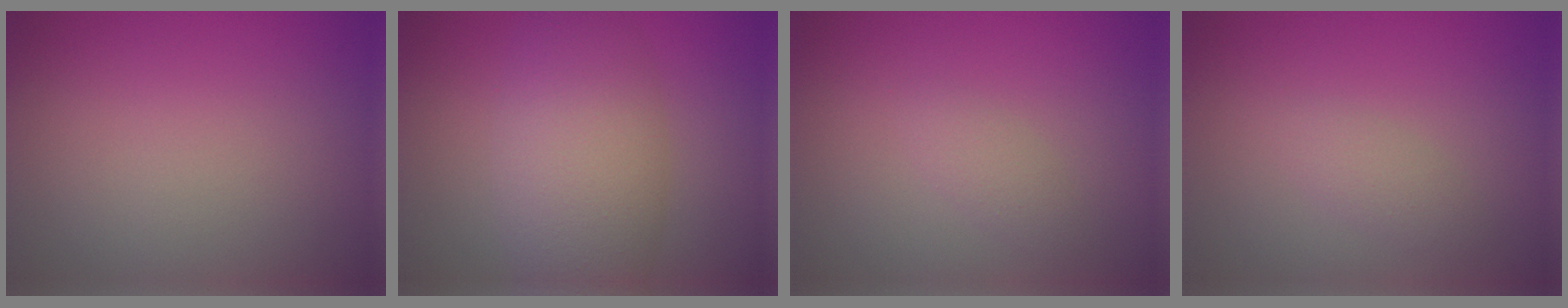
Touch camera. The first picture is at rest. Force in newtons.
{"total": 7.1, "press": 7.1, "slide": 0.1}
{"total": 1.3, "press": 1.3, "slide": 0.1}
{"total": 1.4, "press": 1.4, "slide": 0.1}